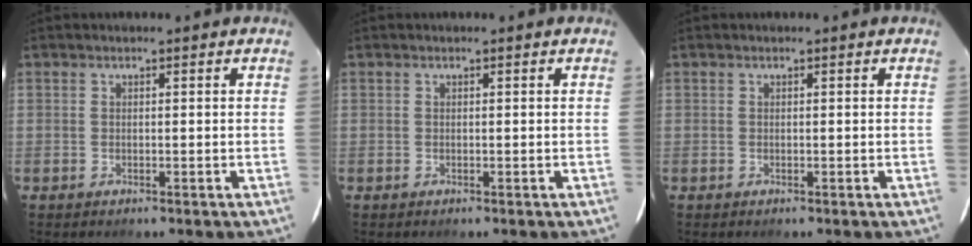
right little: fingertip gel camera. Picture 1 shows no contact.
{"total": 0.0}
{"total": 0.0}